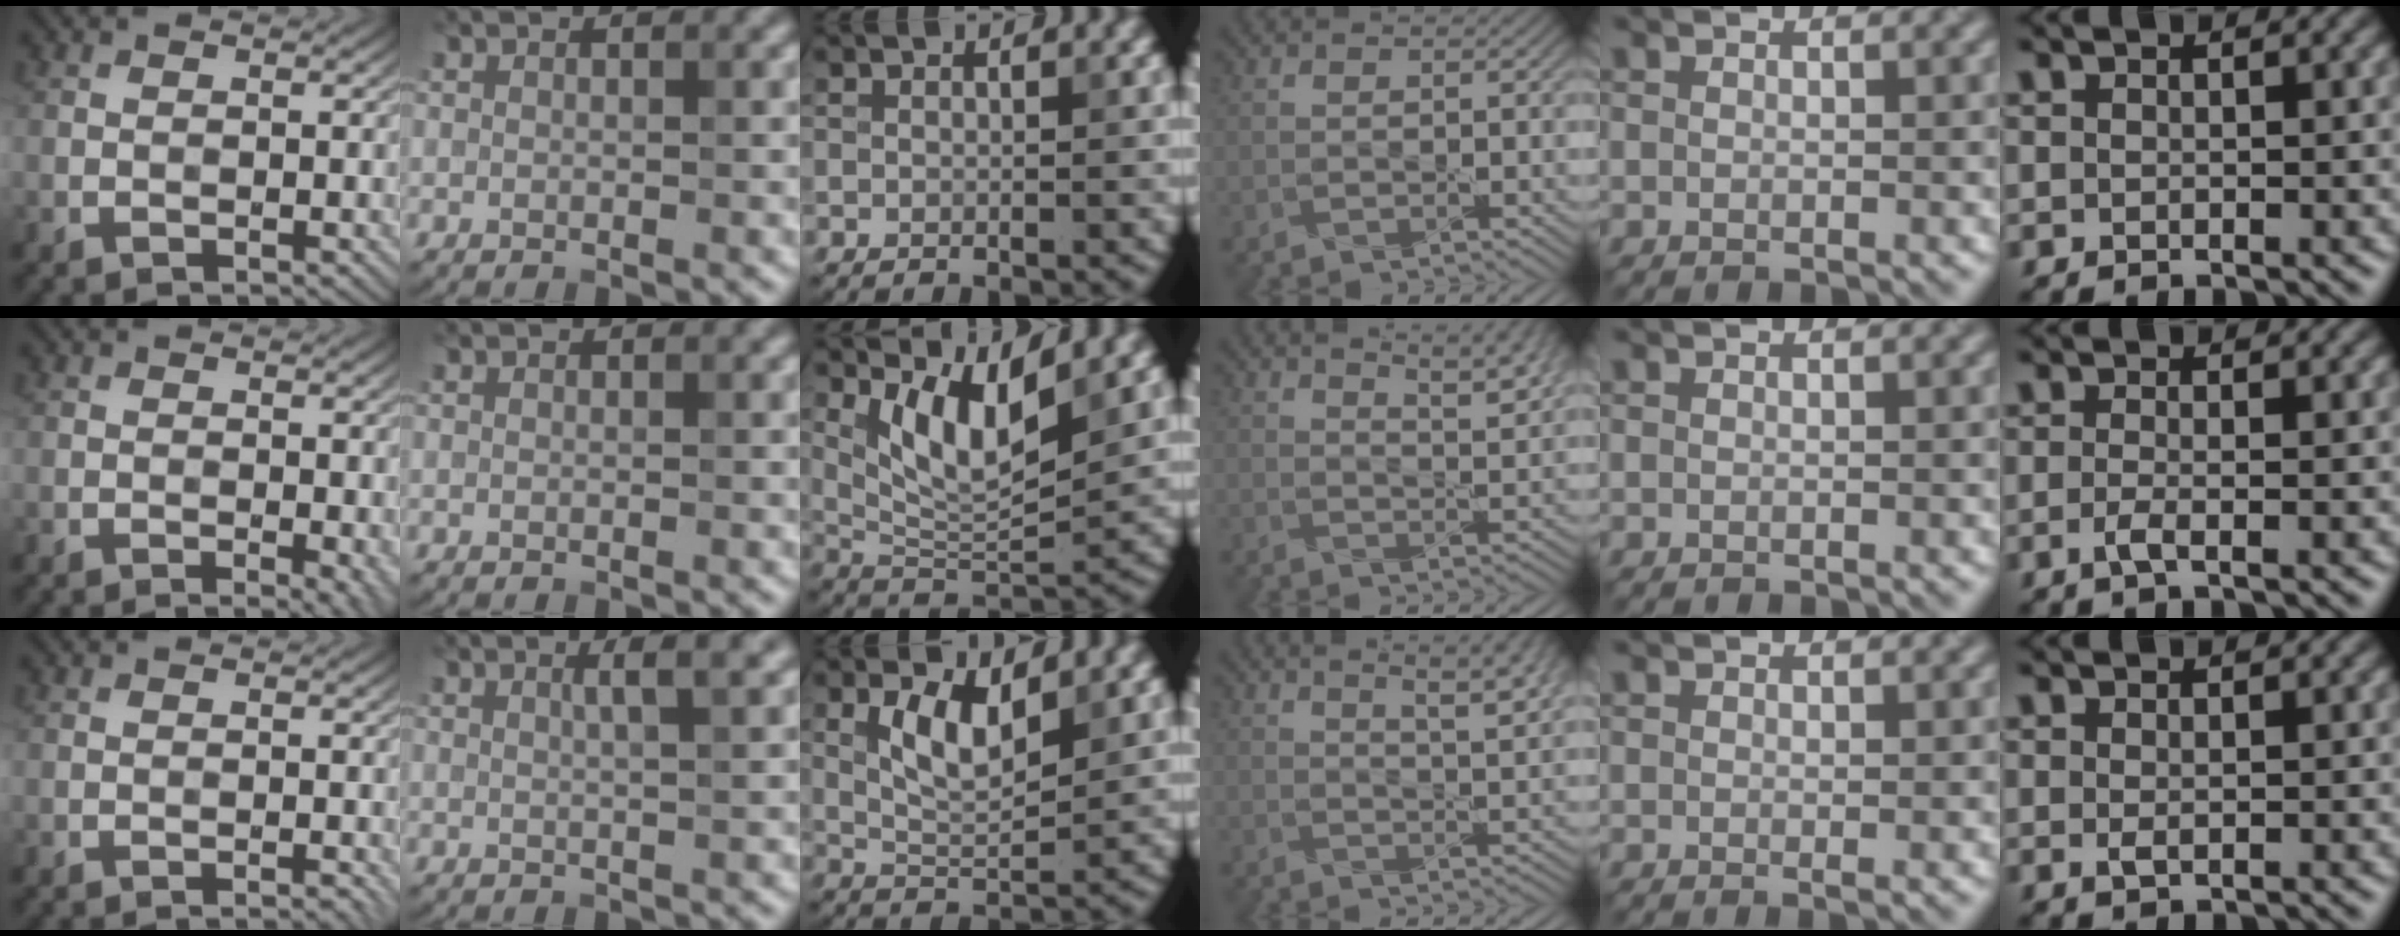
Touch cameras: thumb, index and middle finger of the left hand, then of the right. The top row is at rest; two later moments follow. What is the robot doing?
{"motion": "pour", "object": "sugar"}